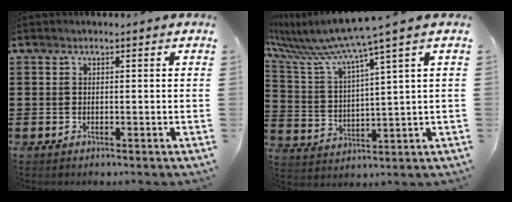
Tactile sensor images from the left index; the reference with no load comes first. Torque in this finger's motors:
{"motor_torque": [2.14, 0.00, 0.26, 0.12]}